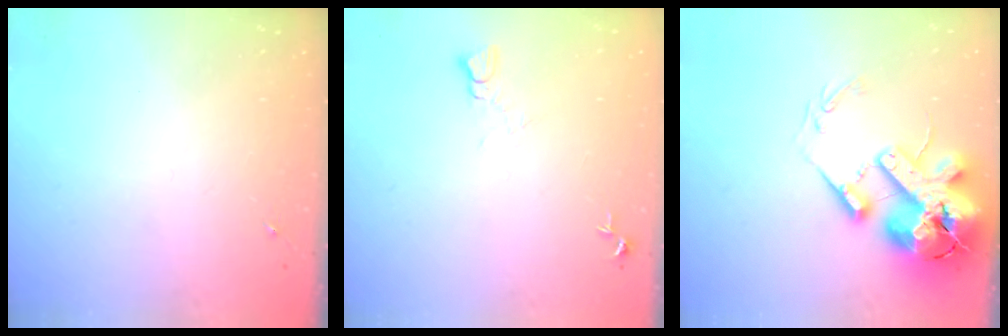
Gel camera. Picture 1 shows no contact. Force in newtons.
{"total": 3.7, "press": 3.7, "slide": 0.3}
{"total": 20.9, "press": 20.6, "slide": 3.4}